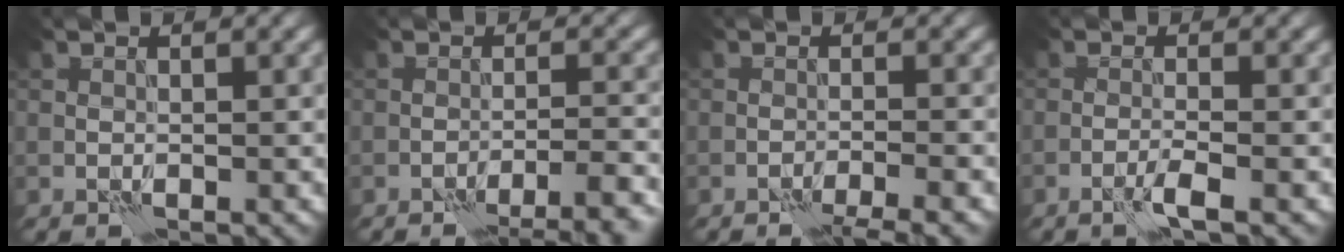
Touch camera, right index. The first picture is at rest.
{"total": 5.4, "force": [-3.9, 1.0, 3.6], "torque": [-0.050, 0.005, -0.056]}
{"total": 3.6, "force": [-2.8, 0.3, 2.3], "torque": [-0.036, 0.003, -0.050]}
{"total": 2.2, "force": [-1.2, 0.1, 1.8], "torque": [-0.028, 0.008, -0.032]}